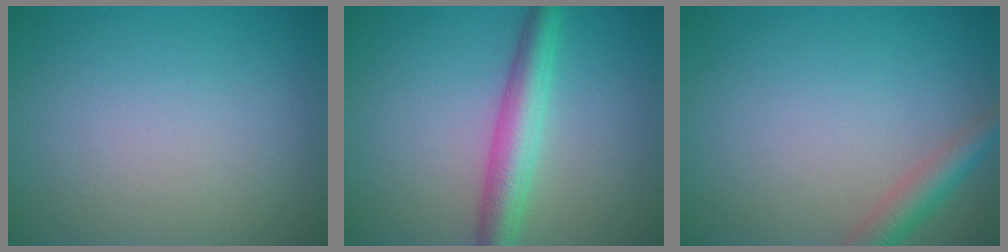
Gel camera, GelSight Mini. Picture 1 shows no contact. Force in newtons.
{"total": 4.5, "press": 4.5, "slide": 0.1}
{"total": 2.9, "press": 2.9, "slide": 0.1}